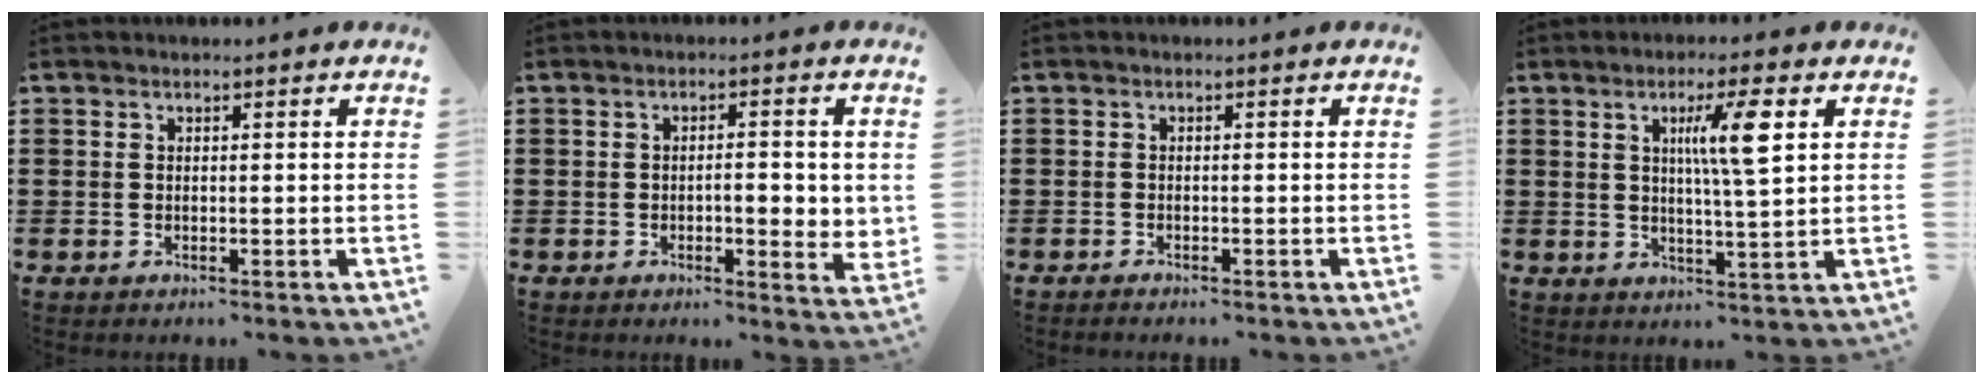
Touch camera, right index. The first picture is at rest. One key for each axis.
{"total": 4.2, "fx": -0.3, "fy": 1.3, "fz": 4.0, "tx": -0.053, "ty": -0.001, "tz": -0.011}
{"total": 0.7, "fx": -0.7, "fy": 0.0, "fz": 0.0, "tx": -0.001, "ty": 0.000, "tz": -0.014}
{"total": 7.3, "fx": 2.5, "fy": 0.5, "fz": 6.8, "tx": -0.130, "ty": 0.002, "tz": 0.033}